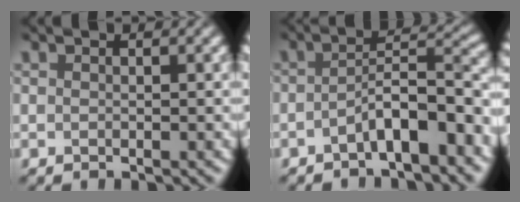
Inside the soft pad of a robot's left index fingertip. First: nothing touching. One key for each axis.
{"total": 5.8, "fx": -3.3, "fy": 1.8, "fz": 4.4, "tx": -0.068, "ty": 0.021, "tz": -0.060}